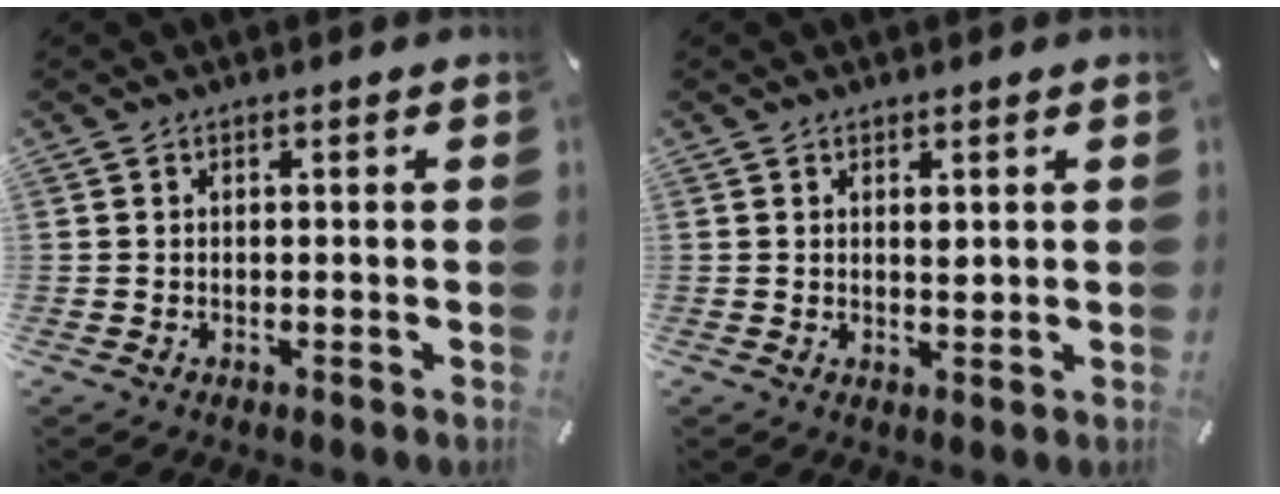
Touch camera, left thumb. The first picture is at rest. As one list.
[{"total": 1.8, "force": [0.9, 0.9, 1.2], "torque": [-0.018, -0.003, 0.015]}]